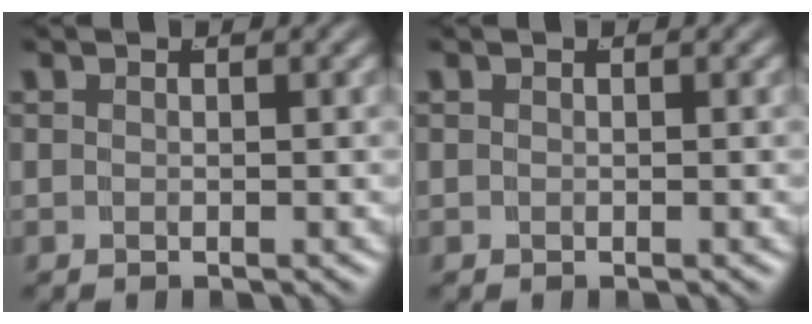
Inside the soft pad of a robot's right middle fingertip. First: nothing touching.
{"total": 0.0}